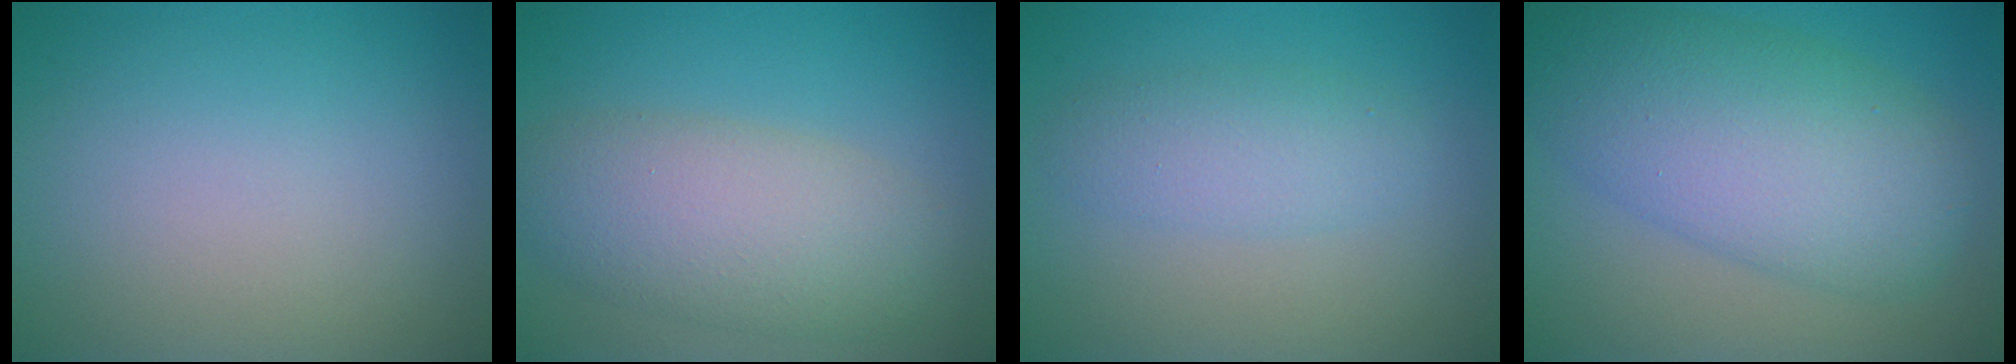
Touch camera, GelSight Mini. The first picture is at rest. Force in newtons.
{"total": 6.3, "press": 6.3, "slide": 0.5}
{"total": 2.9, "press": 2.9, "slide": 0.1}
{"total": 9.4, "press": 9.3, "slide": 0.3}